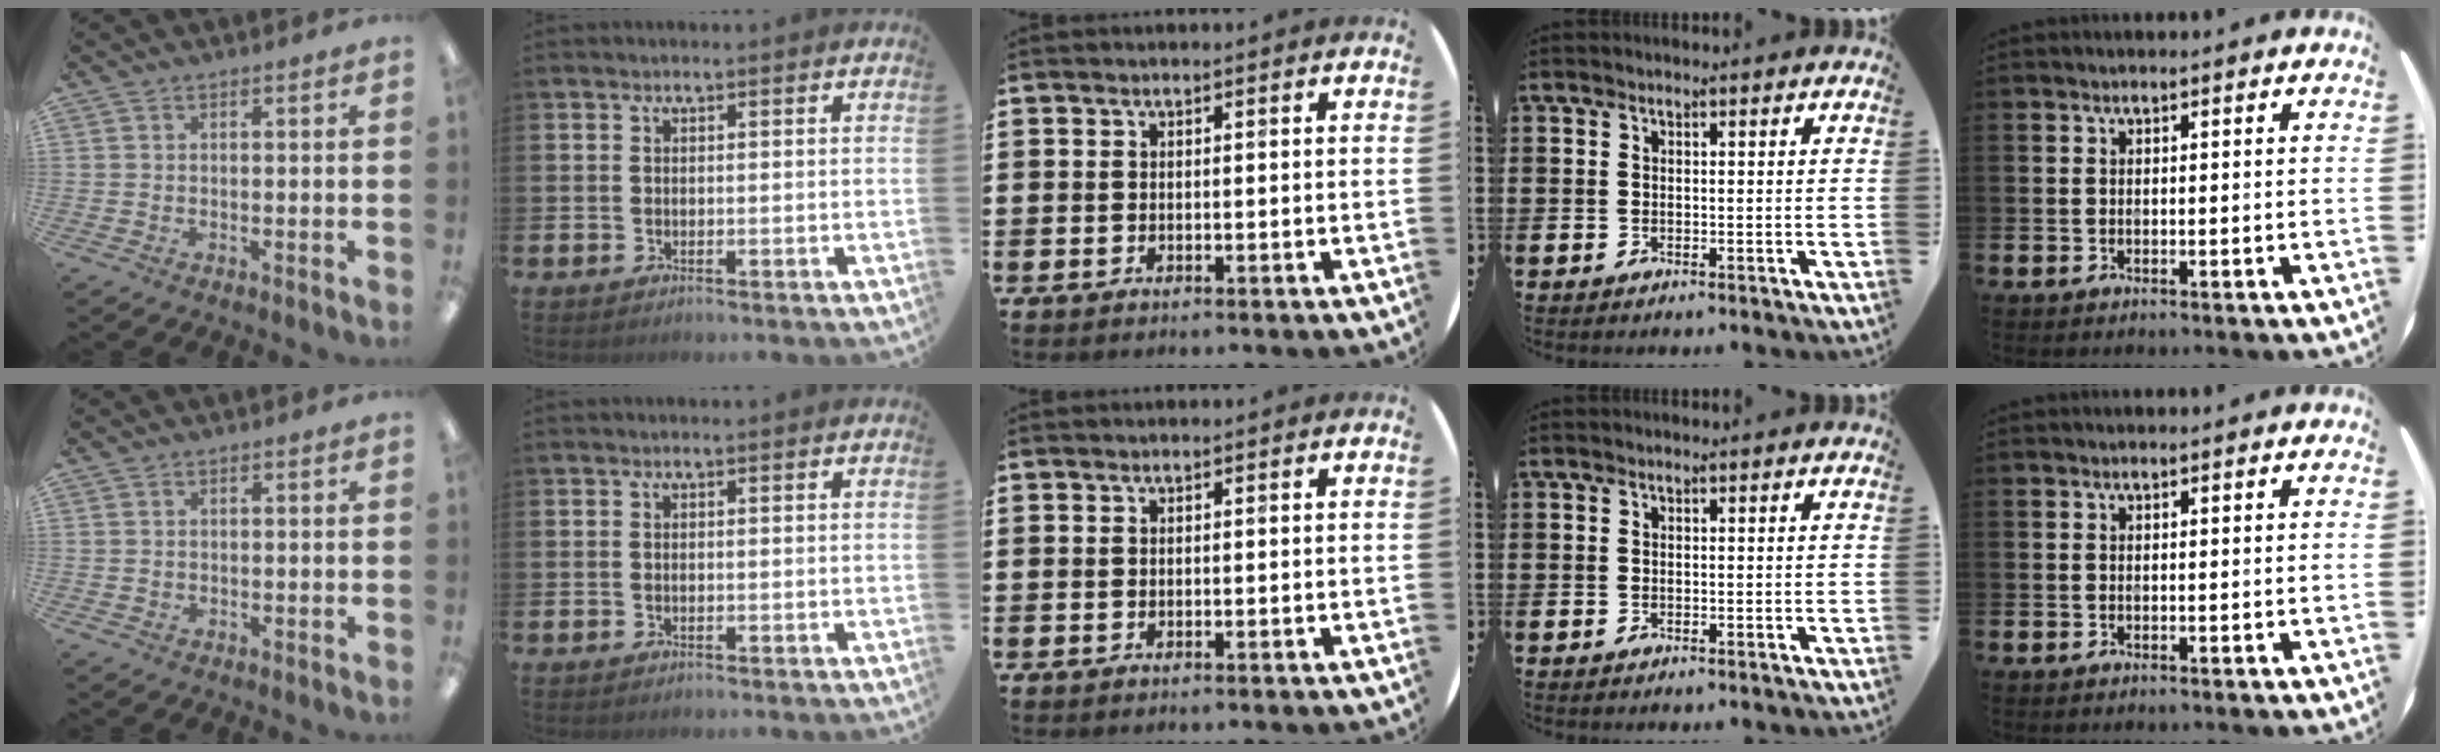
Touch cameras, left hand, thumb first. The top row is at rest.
{"thumb": {"total": 0.8, "force": [0.2, 0.7, 0.0], "torque": [-0.001, 0.005, 0.002]}}